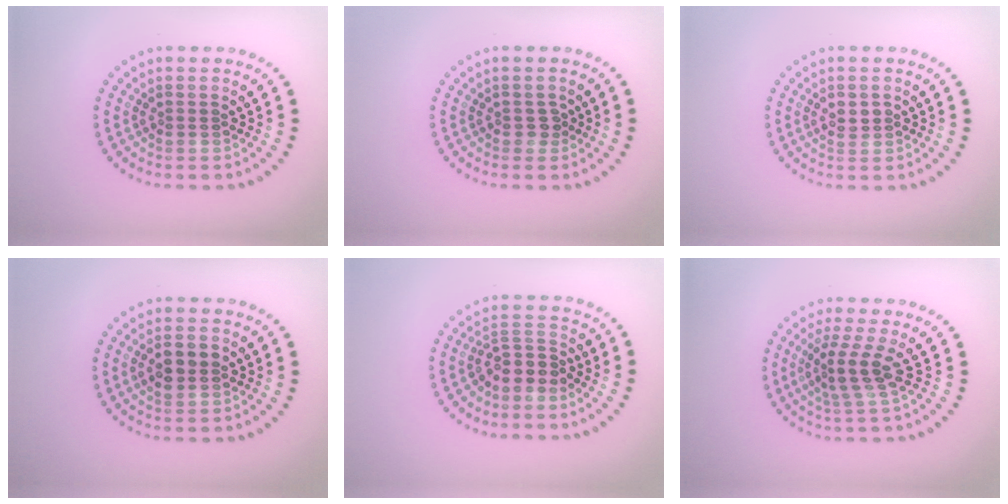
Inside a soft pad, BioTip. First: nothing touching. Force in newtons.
{"total": 1.0, "press": 0.9, "slide": 0.5}
{"total": 1.3, "press": 1.3, "slide": 0.2}
{"total": 2.3, "press": 2.3, "slide": 0.3}
{"total": 2.8, "press": 2.1, "slide": 1.9}
{"total": 2.9, "press": 2.0, "slide": 2.0}